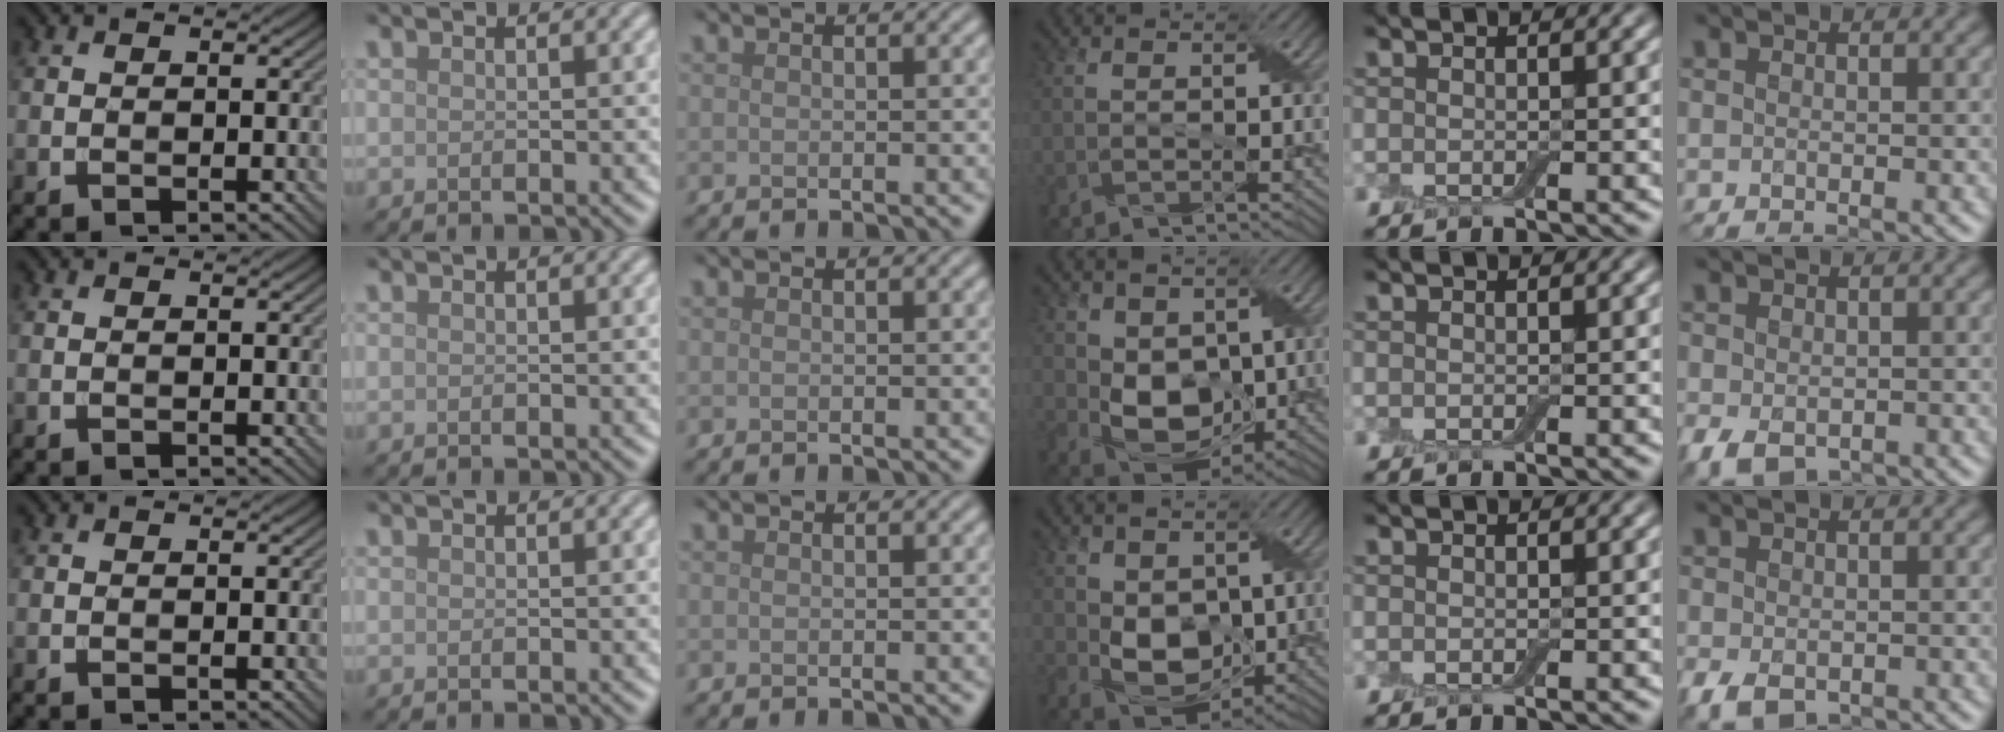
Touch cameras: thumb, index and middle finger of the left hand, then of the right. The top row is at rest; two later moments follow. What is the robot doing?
{"motion": "wrap", "object": "adhesive wrap"}